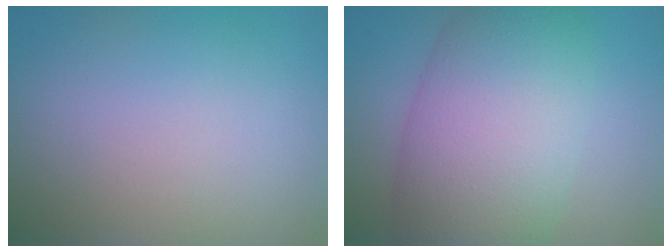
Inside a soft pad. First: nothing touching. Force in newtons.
{"total": 11.0, "press": 11.0, "slide": 0.4}